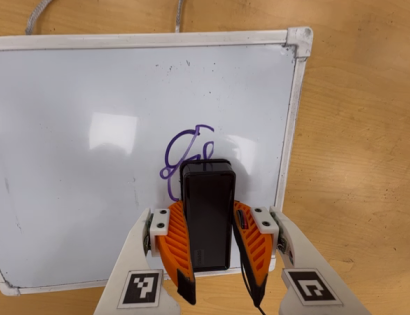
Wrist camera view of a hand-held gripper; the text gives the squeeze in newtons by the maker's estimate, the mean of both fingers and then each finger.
{"total": 9.8, "left": 8.9, "right": 10.7}